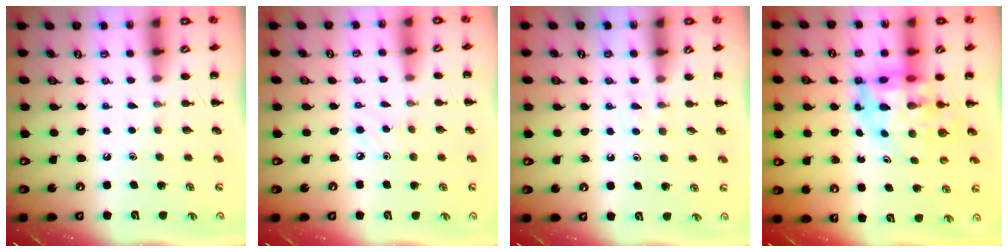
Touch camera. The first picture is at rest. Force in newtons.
{"total": 2.7, "press": 2.5, "slide": 0.9}
{"total": 2.9, "press": 2.7, "slide": 1.2}
{"total": 9.1, "press": 8.6, "slide": 3.1}